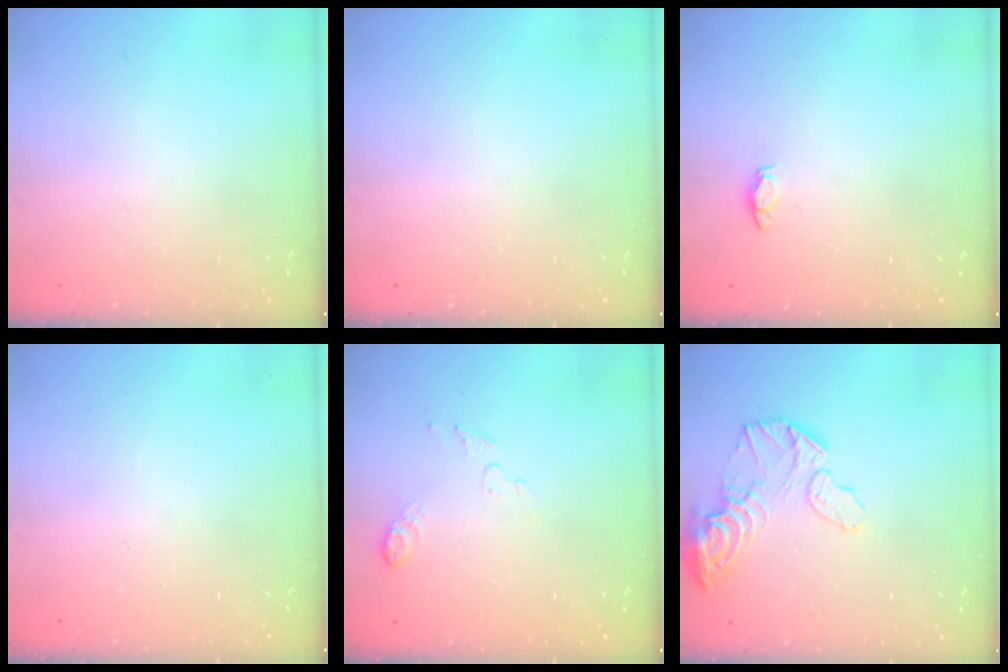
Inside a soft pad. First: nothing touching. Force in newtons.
{"total": 0.0}
{"total": 3.2, "press": 2.9, "slide": 1.5}
{"total": 0.0}
{"total": 6.3, "press": 6.2, "slide": 1.1}
{"total": 11.4, "press": 11.3, "slide": 1.0}